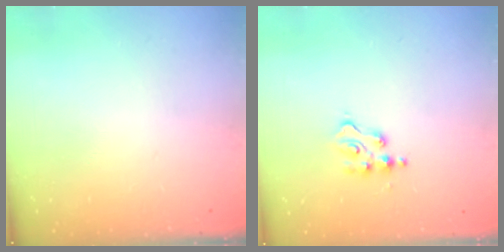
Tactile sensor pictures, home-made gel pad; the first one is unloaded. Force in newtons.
{"total": 4.0, "press": 4.0, "slide": 0.4}